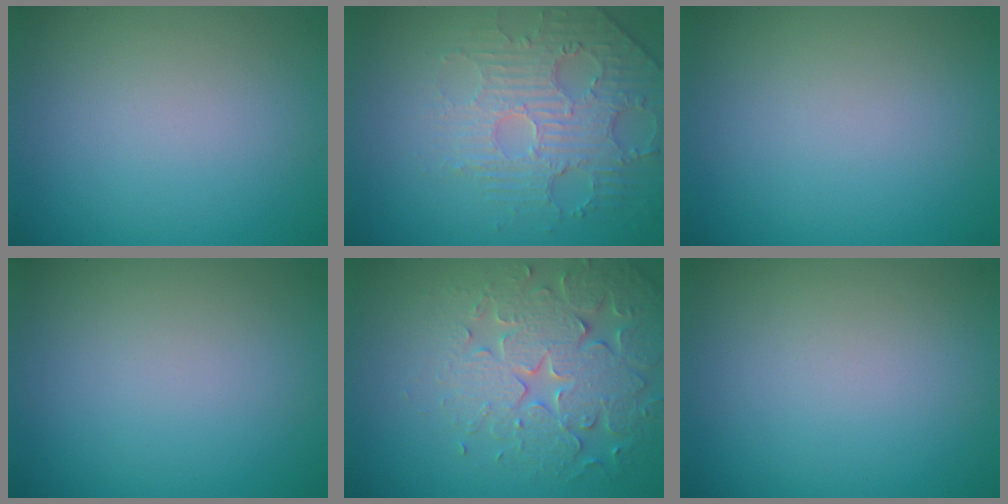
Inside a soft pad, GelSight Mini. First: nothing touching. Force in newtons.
{"total": 4.6, "press": 3.8, "slide": 2.7}
{"total": 0.0}
{"total": 0.0}
{"total": 5.3, "press": 5.2, "slide": 1.1}
{"total": 0.0}